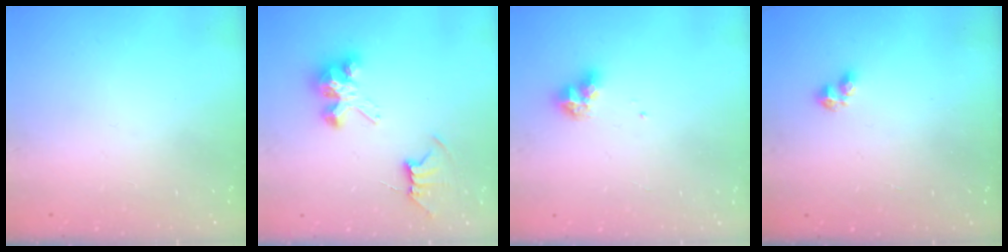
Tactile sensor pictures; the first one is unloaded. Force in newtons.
{"total": 7.7, "press": 7.7, "slide": 0.3}
{"total": 7.8, "press": 7.7, "slide": 1.1}
{"total": 2.3, "press": 2.2, "slide": 0.6}